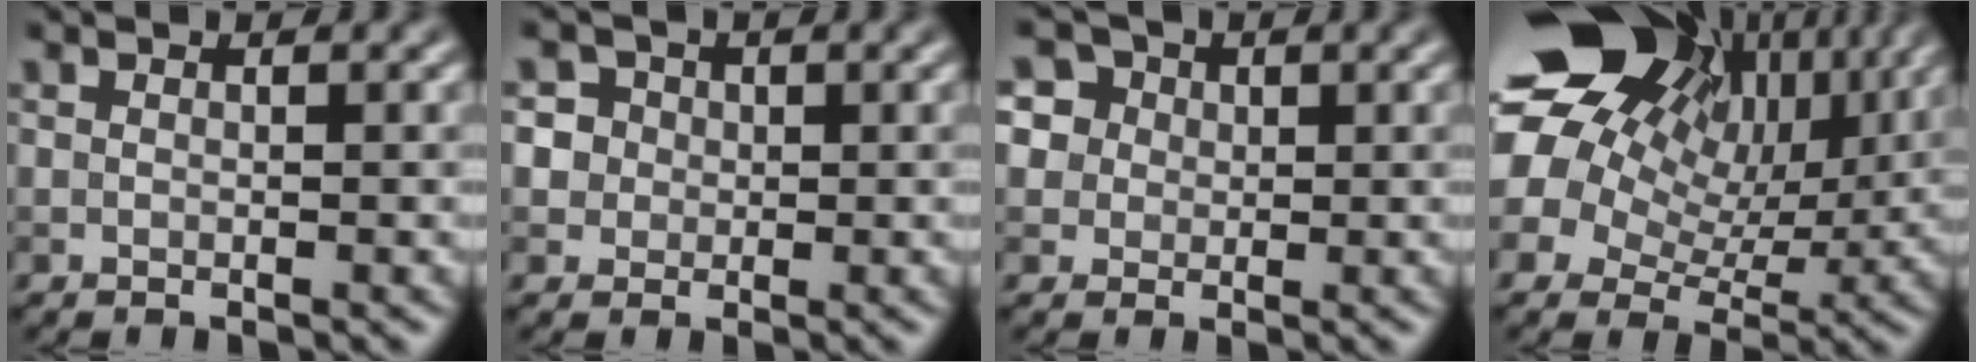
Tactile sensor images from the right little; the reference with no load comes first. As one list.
[{"total": 5.1, "force": [1.7, 4.4, 1.8], "torque": [-0.021, 0.029, 0.011]}, {"total": 6.7, "force": [3.3, 5.3, 2.6], "torque": [-0.045, 0.026, 0.035]}, {"total": 19.5, "force": [8.0, 14.5, 10.4], "torque": [-0.231, 0.046, 0.123]}]